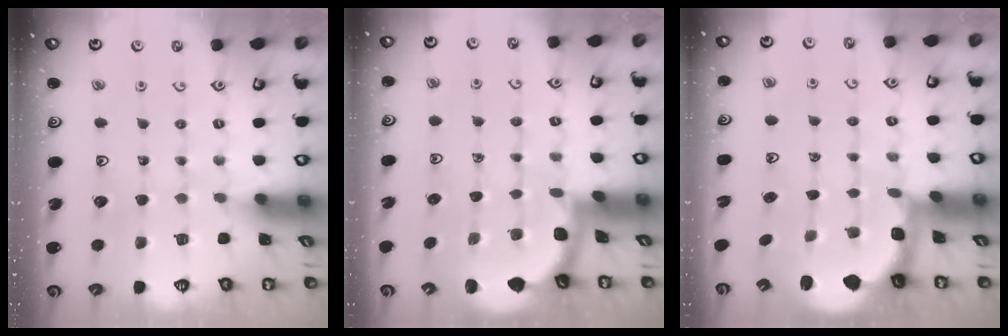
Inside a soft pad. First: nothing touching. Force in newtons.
{"total": 1.8, "press": 1.8, "slide": 0.0}
{"total": 2.4, "press": 1.1, "slide": 2.2}